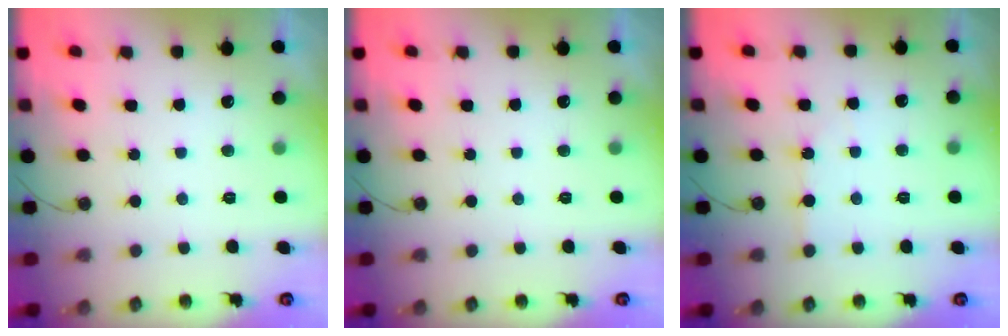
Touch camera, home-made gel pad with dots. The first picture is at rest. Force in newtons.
{"total": 0.0}
{"total": 3.8, "press": 3.7, "slide": 0.5}